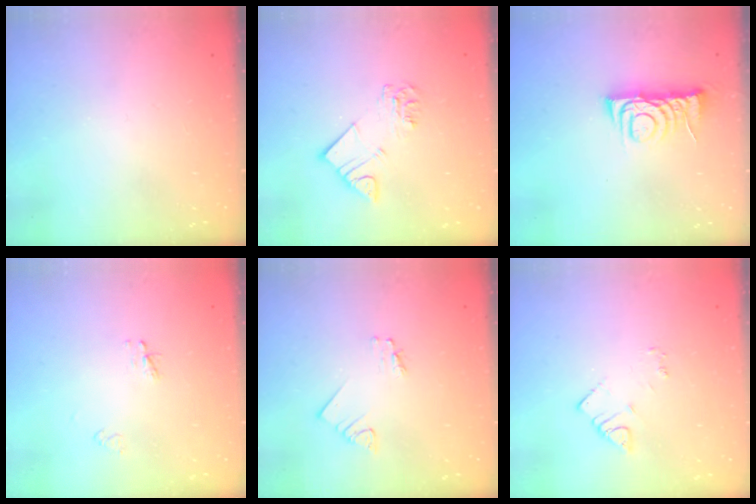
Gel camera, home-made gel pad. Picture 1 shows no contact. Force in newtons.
{"total": 5.9, "press": 5.9, "slide": 0.4}
{"total": 6.8, "press": 6.8, "slide": 0.6}
{"total": 2.3, "press": 2.2, "slide": 0.2}
{"total": 1.2, "press": 1.2, "slide": 0.1}
{"total": 2.9, "press": 2.9, "slide": 0.3}